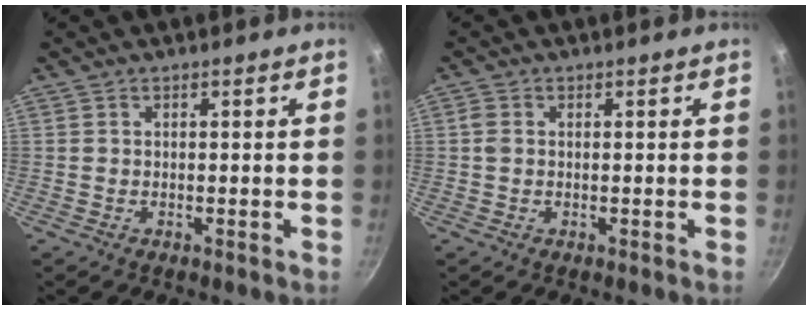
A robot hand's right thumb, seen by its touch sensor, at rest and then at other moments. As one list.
[{"total": 1.5, "force": [0.1, 1.1, 1.1], "torque": [-0.024, 0.001, 0.001]}]